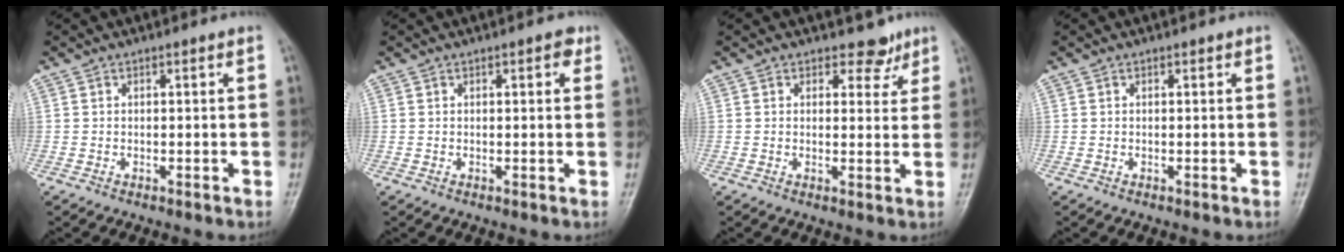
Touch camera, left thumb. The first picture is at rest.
{"total": 2.1, "force": [1.0, 1.0, 1.5], "torque": [-0.011, 0.000, 0.009]}
{"total": 3.8, "force": [2.9, 2.3, 0.6], "torque": [0.018, -0.018, 0.034]}
{"total": 0.0}